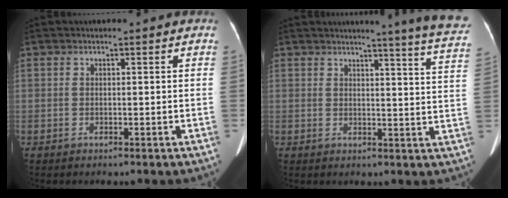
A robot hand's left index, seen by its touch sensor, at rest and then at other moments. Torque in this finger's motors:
{"motor_torque": [-0.05, -1.73, 0.05, 0.01]}